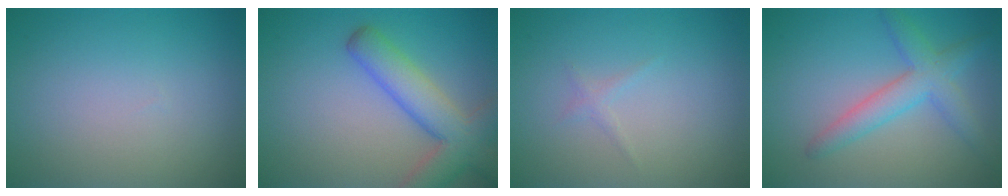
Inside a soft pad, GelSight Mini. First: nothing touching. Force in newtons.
{"total": 6.2, "press": 6.1, "slide": 0.4}
{"total": 0.7, "press": 0.7, "slide": 0.1}
{"total": 3.9, "press": 3.9, "slide": 0.1}